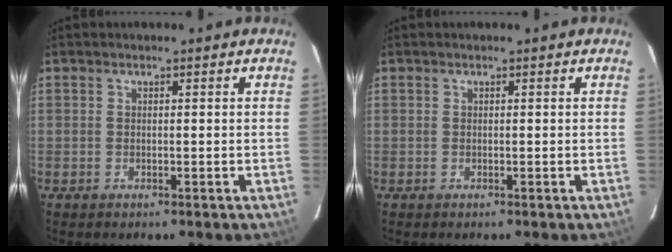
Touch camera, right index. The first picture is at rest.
{"total": 0.0}